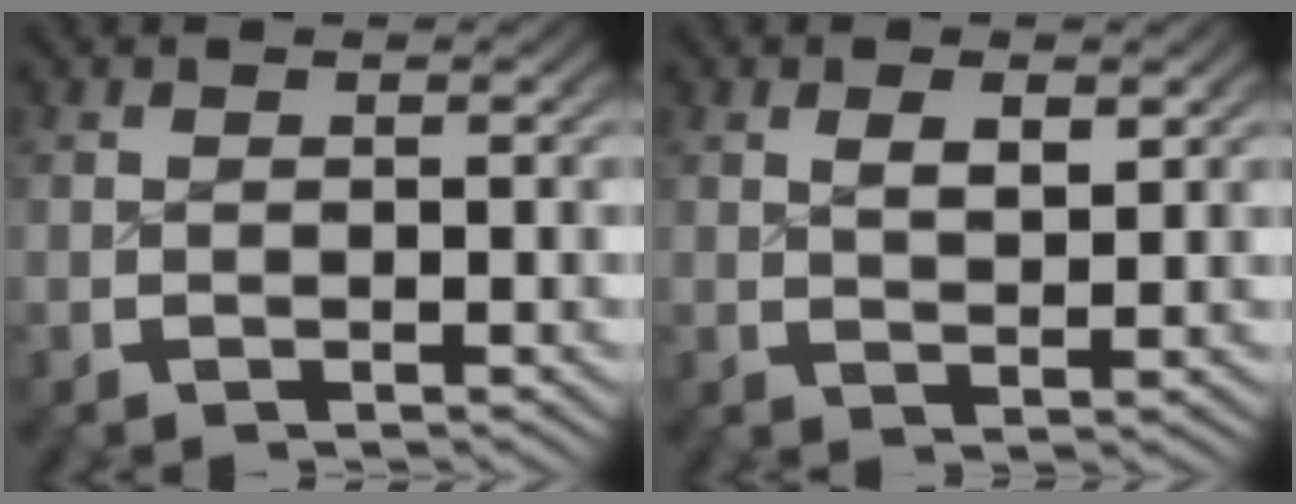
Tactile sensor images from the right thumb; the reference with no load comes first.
{"total": 1.5, "force": [1.0, 0.3, 1.0], "torque": [-0.013, 0.001, 0.022]}